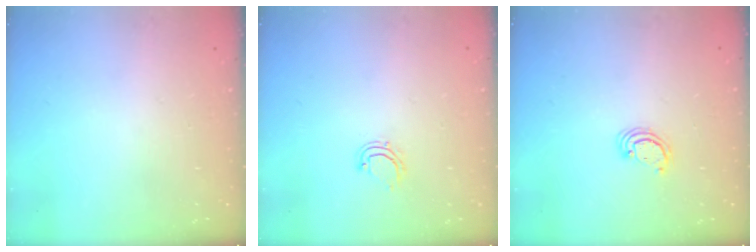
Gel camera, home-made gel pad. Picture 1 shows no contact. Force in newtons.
{"total": 4.8, "press": 4.7, "slide": 0.7}
{"total": 2.6, "press": 2.5, "slide": 0.3}